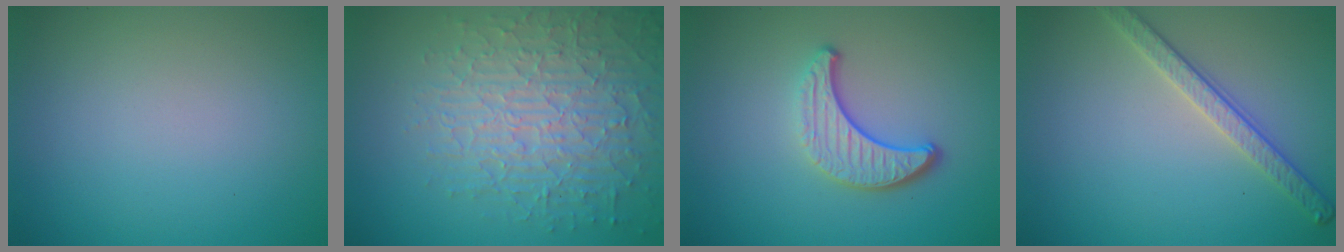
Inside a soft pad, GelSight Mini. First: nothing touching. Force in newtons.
{"total": 7.0, "press": 5.3, "slide": 4.5}
{"total": 3.8, "press": 2.9, "slide": 2.5}
{"total": 2.8, "press": 2.7, "slide": 0.7}